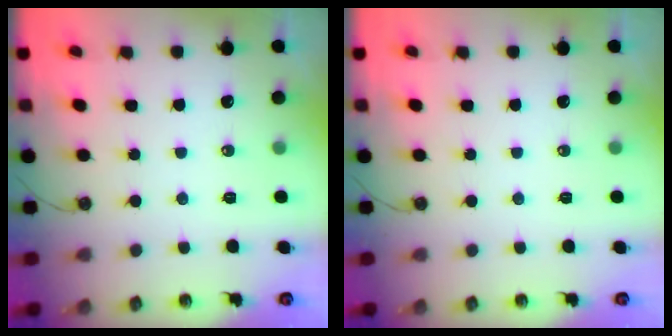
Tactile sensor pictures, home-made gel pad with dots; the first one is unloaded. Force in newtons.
{"total": 0.0}